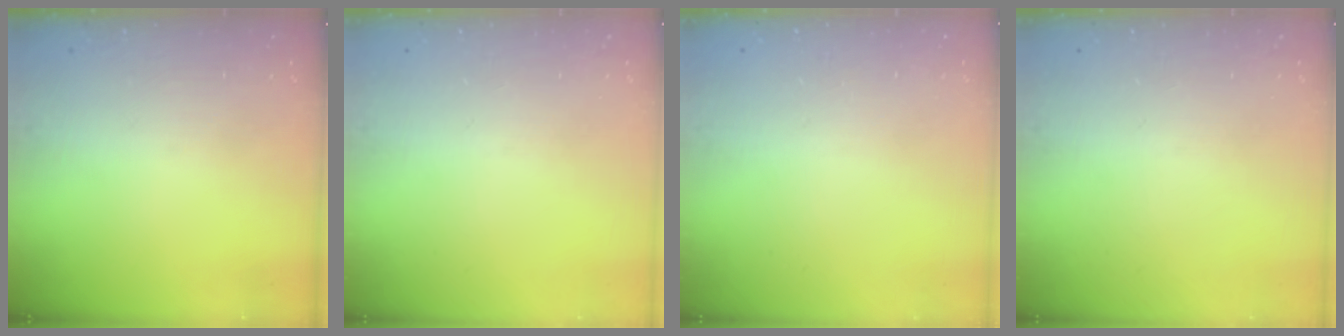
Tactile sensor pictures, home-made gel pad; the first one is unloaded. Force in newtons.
{"total": 0.0}
{"total": 2.4, "press": 2.4, "slide": 0.2}
{"total": 0.0}